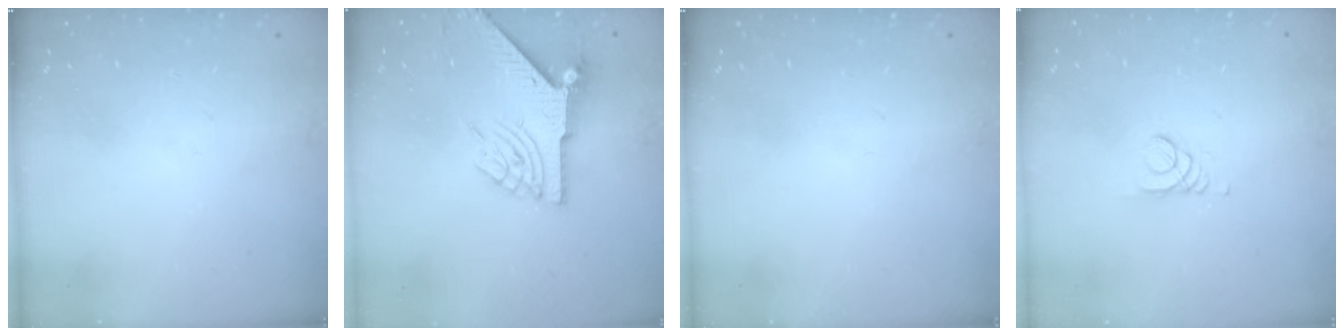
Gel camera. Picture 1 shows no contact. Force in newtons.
{"total": 7.9, "press": 7.9, "slide": 1.0}
{"total": 0.0}
{"total": 0.7, "press": 0.7, "slide": 0.1}